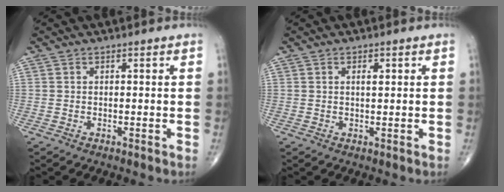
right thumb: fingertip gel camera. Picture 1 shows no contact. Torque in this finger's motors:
{"motor_torque": [-0.06, -0.08, 0.16, 0.00, 0.08]}